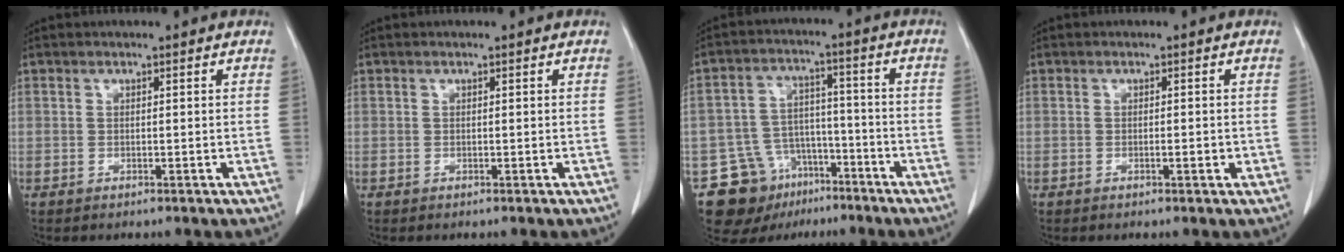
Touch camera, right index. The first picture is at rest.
{"total": 0.0}
{"total": 11.3, "force": [-7.1, 8.1, 3.4], "torque": [-0.058, 0.039, -0.108]}
{"total": 1.0, "force": [-0.2, 0.3, 1.0], "torque": [-0.018, 0.001, -0.002]}